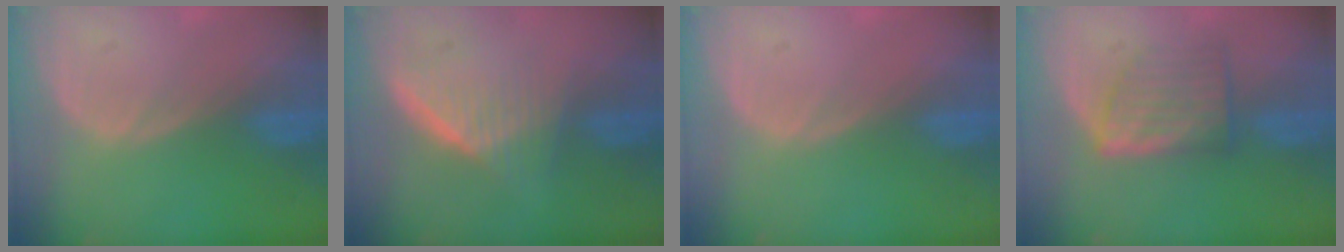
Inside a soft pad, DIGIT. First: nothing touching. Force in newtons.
{"total": 6.5, "press": 5.9, "slide": 2.7}
{"total": 0.6, "press": 0.2, "slide": 0.5}
{"total": 6.3, "press": 6.0, "slide": 1.7}